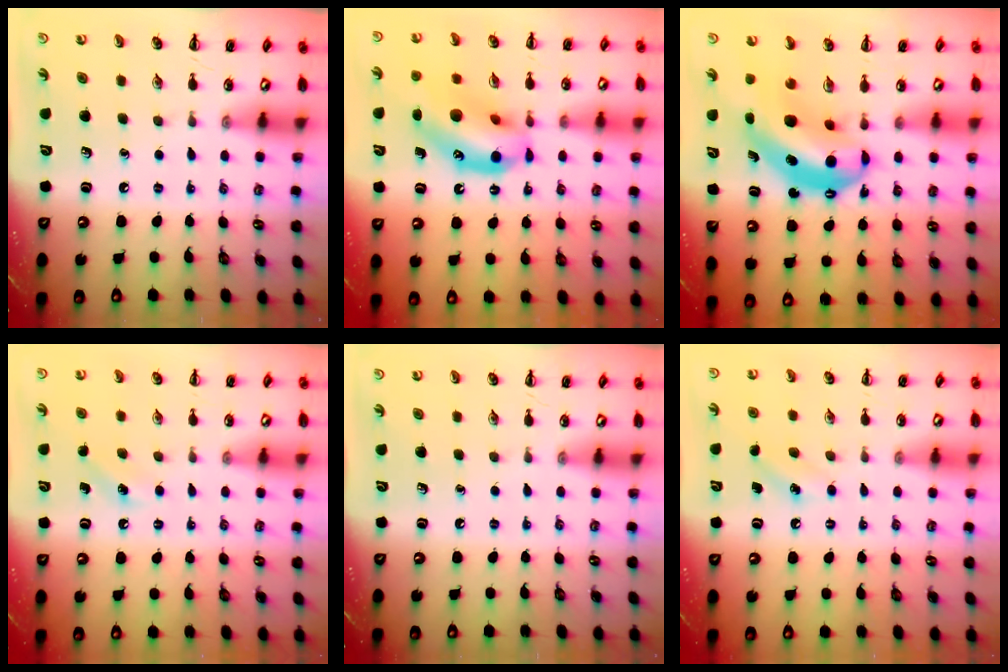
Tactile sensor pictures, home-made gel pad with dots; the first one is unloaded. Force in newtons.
{"total": 16.4, "press": 15.9, "slide": 4.0}
{"total": 8.2, "press": 8.0, "slide": 1.4}
{"total": 4.7, "press": 4.5, "slide": 1.1}
{"total": 0.0}
{"total": 4.6, "press": 4.4, "slide": 1.4}